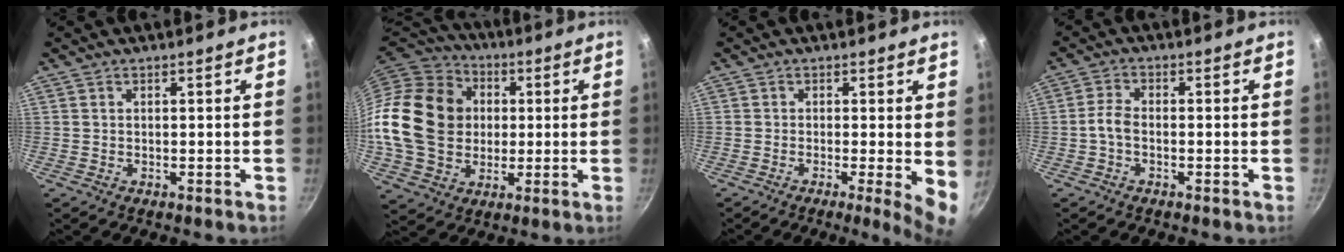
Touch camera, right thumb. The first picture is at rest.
{"total": 22.1, "force": [1.0, 18.0, 12.8], "torque": [-0.218, 0.026, 0.018]}
{"total": 5.9, "force": [-0.5, 1.1, 5.7], "torque": [-0.071, -0.010, -0.008]}
{"total": 3.1, "force": [-1.0, 1.7, 2.4], "torque": [-0.055, 0.017, -0.028]}